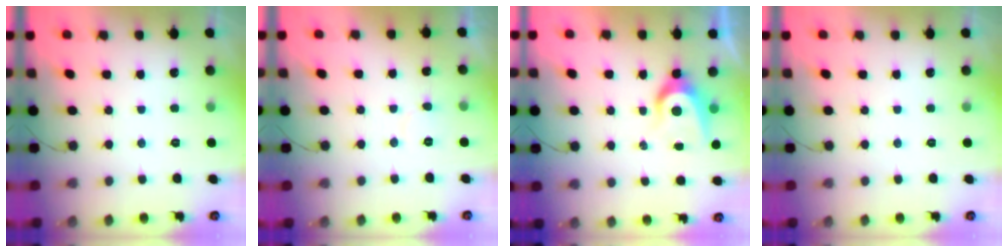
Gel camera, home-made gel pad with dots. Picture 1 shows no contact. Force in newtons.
{"total": 3.9, "press": 3.9, "slide": 0.3}
{"total": 7.4, "press": 7.4, "slide": 0.7}
{"total": 0.0}